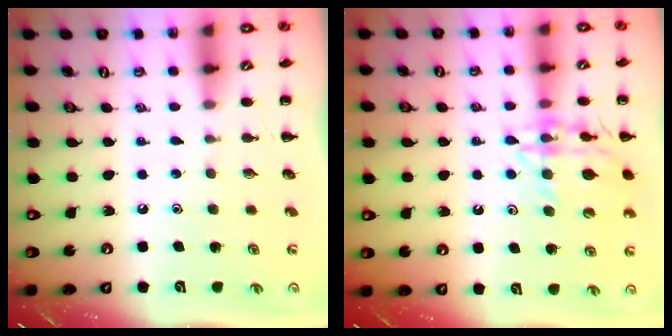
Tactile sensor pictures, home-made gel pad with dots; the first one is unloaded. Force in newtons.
{"total": 15.6, "press": 15.5, "slide": 2.2}